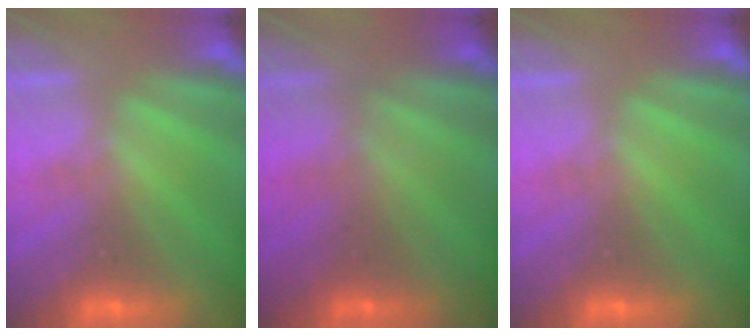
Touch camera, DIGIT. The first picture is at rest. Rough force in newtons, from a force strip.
{"total": 1.8}
{"total": 0.0}